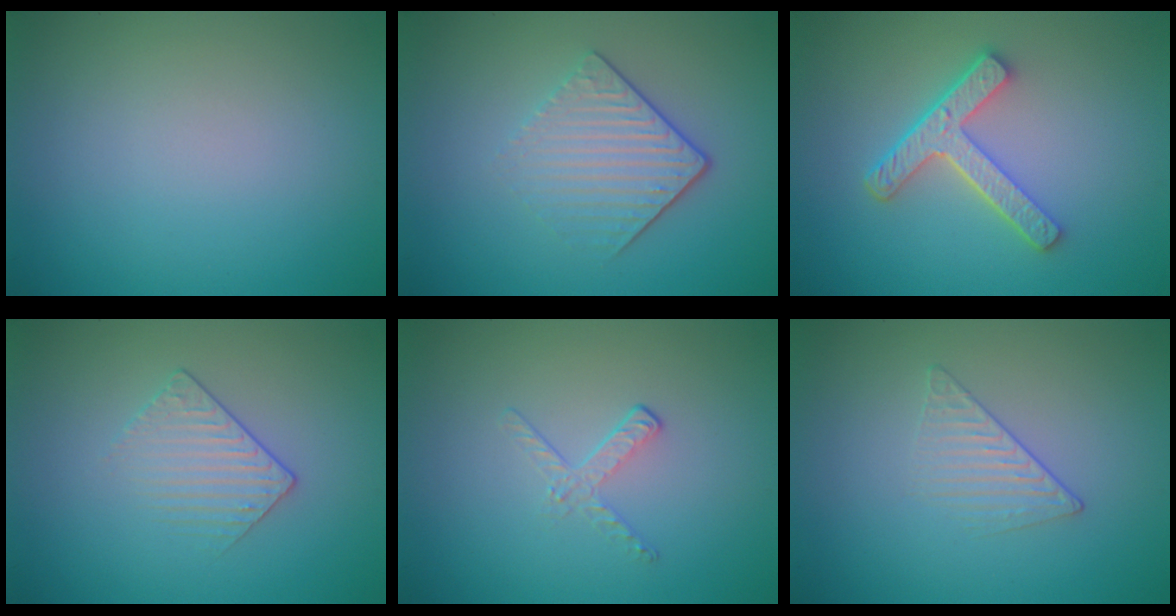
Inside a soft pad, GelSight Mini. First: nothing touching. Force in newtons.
{"total": 4.0, "press": 2.8, "slide": 2.8}
{"total": 4.3, "press": 3.3, "slide": 2.7}
{"total": 1.5, "press": 1.0, "slide": 1.1}
{"total": 1.2, "press": 0.4, "slide": 1.2}
{"total": 1.5, "press": 0.7, "slide": 1.3}